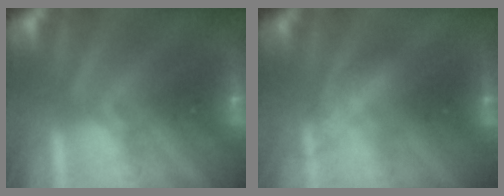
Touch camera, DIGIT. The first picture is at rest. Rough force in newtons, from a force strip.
{"total": 2.7}